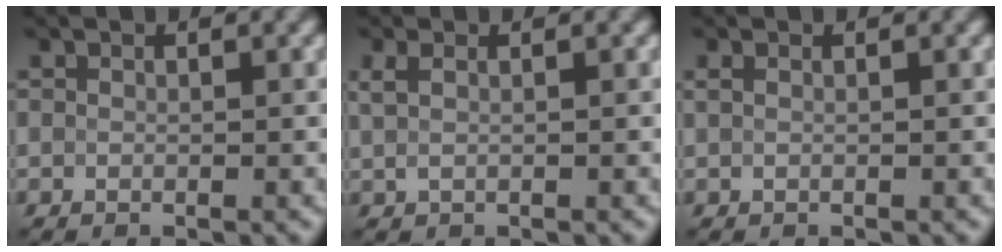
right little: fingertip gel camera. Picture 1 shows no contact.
{"total": 1.1, "force": [0.5, 0.5, 0.9], "torque": [-0.021, 0.003, 0.011]}
{"total": 0.8, "force": [0.4, 0.4, 0.6], "torque": [-0.013, 0.000, 0.006]}